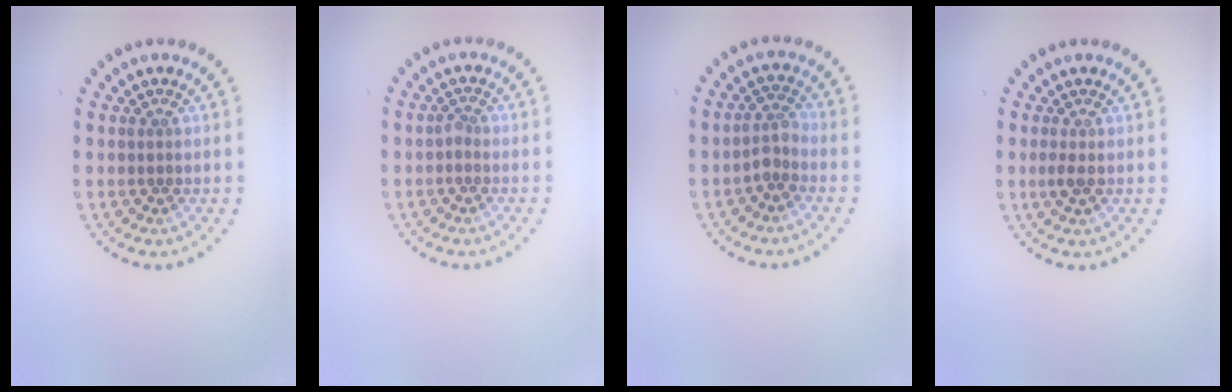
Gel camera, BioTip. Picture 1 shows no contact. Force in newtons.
{"total": 0.6, "press": 0.6, "slide": 0.3}
{"total": 1.8, "press": 1.4, "slide": 1.1}
{"total": 1.1, "press": 1.0, "slide": 0.3}